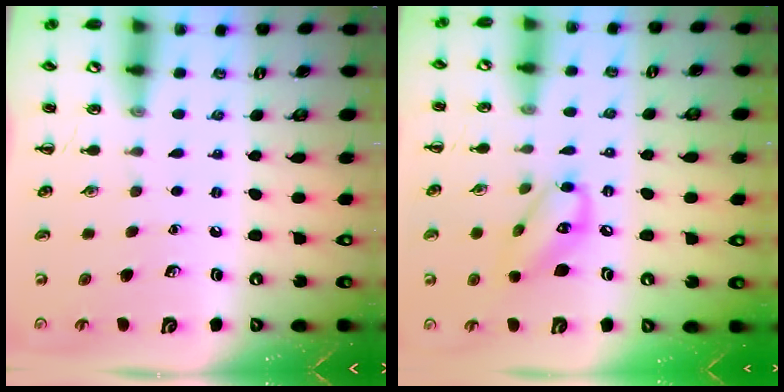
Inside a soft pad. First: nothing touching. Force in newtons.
{"total": 11.3, "press": 11.1, "slide": 2.0}